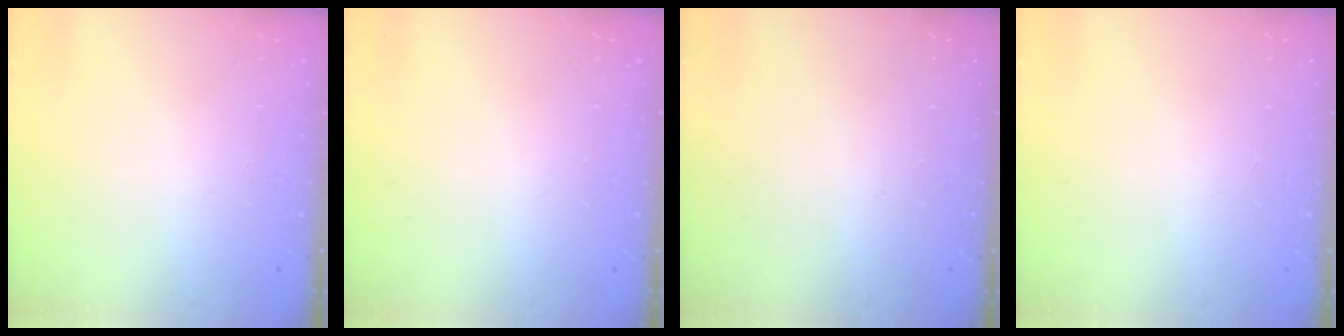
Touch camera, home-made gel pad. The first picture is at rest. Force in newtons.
{"total": 0.0}
{"total": 0.0}
{"total": 0.0}